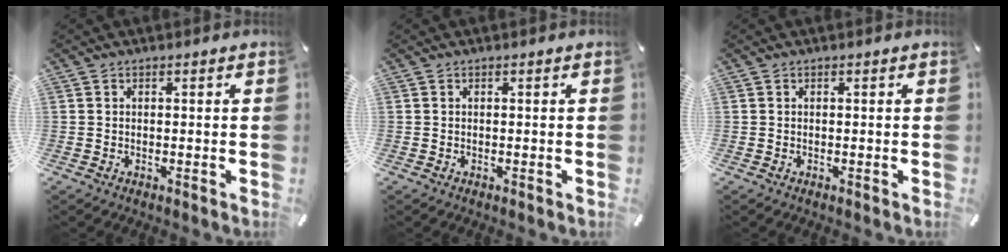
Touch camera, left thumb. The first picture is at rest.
{"total": 0.0}
{"total": 0.0}